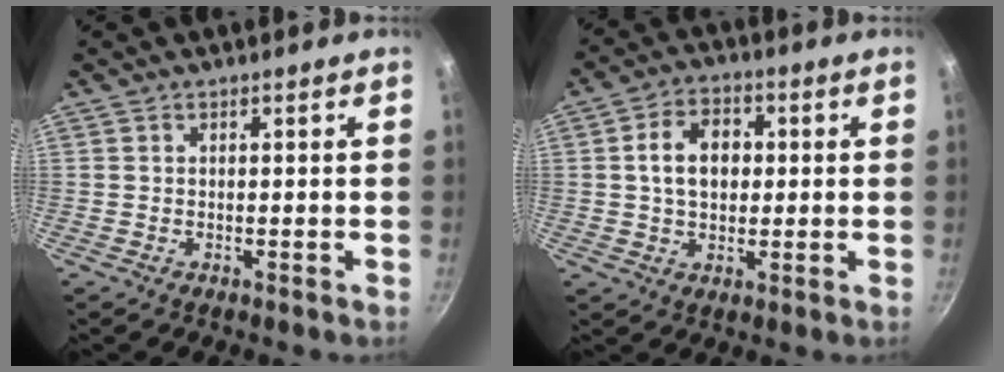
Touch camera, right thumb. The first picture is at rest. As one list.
[{"total": 8.6, "force": [0.9, 6.2, 5.9], "torque": [-0.076, 0.013, 0.009]}]